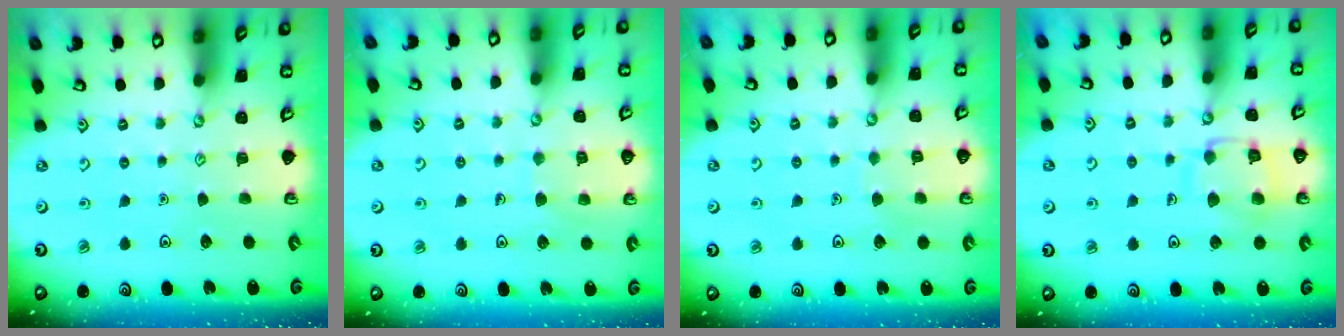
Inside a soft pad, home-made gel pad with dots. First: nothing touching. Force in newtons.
{"total": 4.8, "press": 4.8, "slide": 0.3}
{"total": 4.4, "press": 4.3, "slide": 0.4}
{"total": 11.6, "press": 11.5, "slide": 0.8}